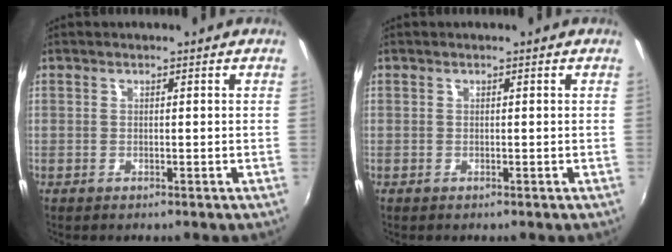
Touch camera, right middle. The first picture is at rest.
{"total": 0.0}